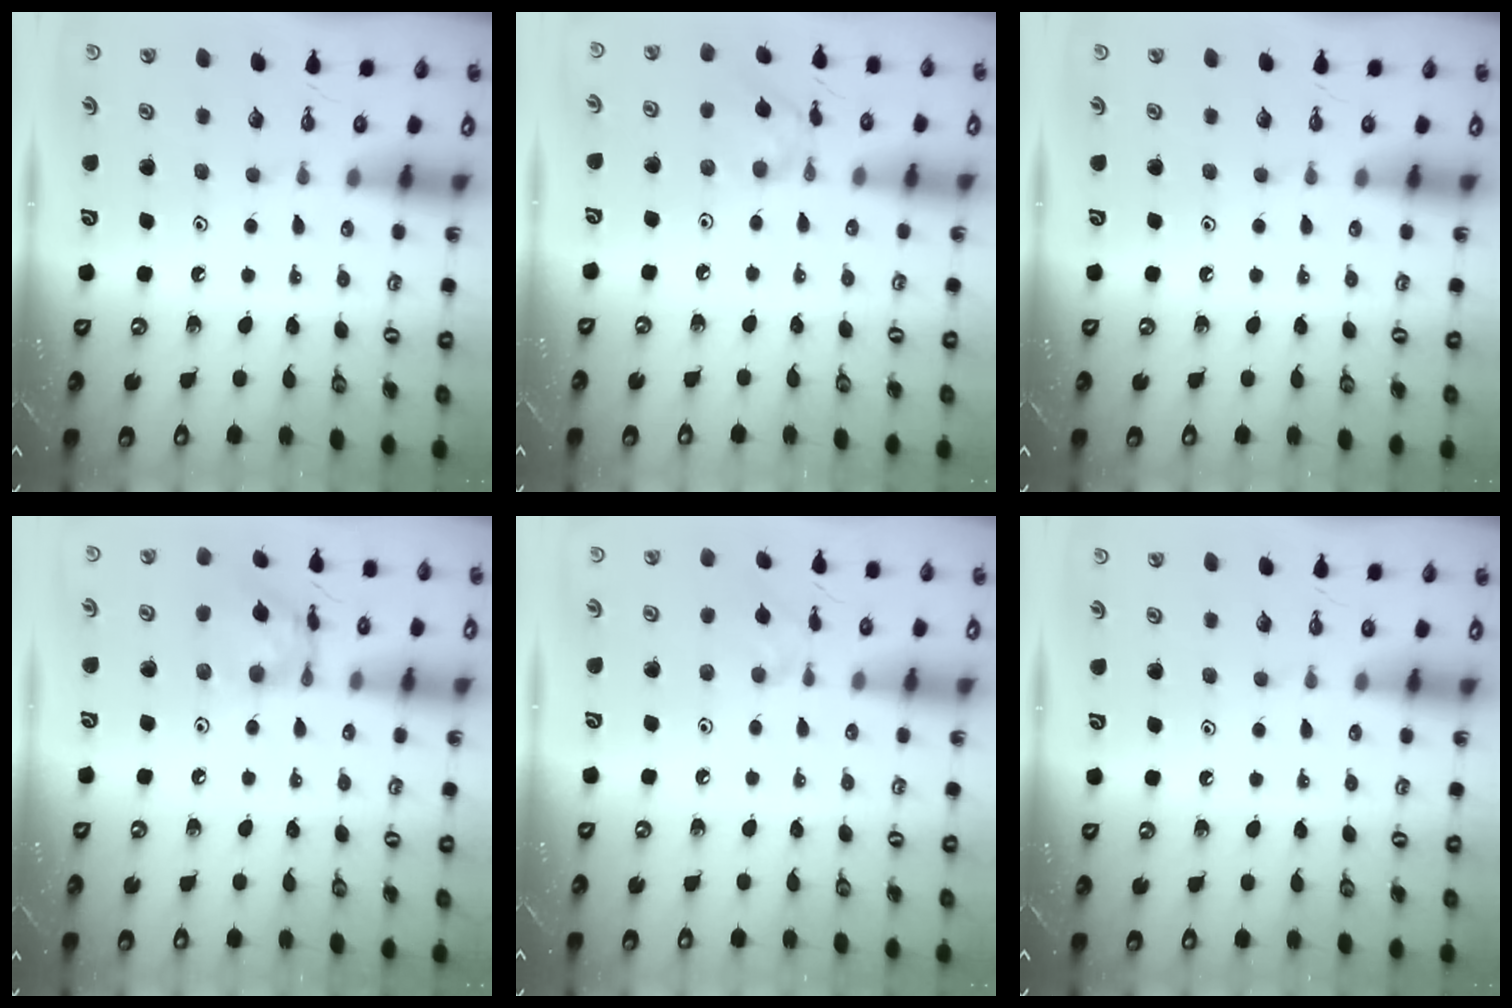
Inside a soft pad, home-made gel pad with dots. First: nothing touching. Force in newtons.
{"total": 5.4, "press": 5.4, "slide": 0.4}
{"total": 0.0}
{"total": 12.1, "press": 12.1, "slide": 0.9}
{"total": 2.4, "press": 2.3, "slide": 0.5}
{"total": 0.0}